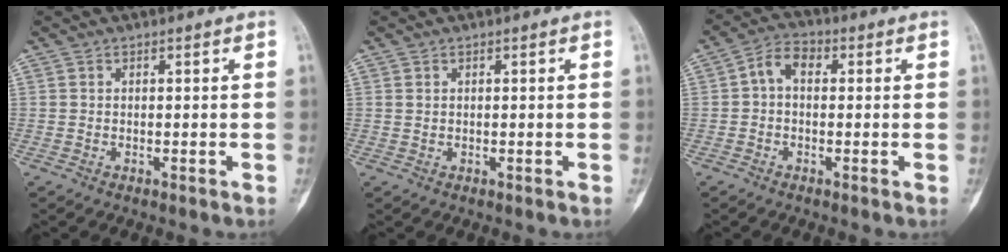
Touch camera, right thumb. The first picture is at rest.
{"total": 0.6, "force": [0.3, 0.4, 0.3], "torque": [-0.004, 0.000, 0.006]}
{"total": 5.0, "force": [0.3, 3.4, 3.7], "torque": [-0.054, 0.017, -0.006]}